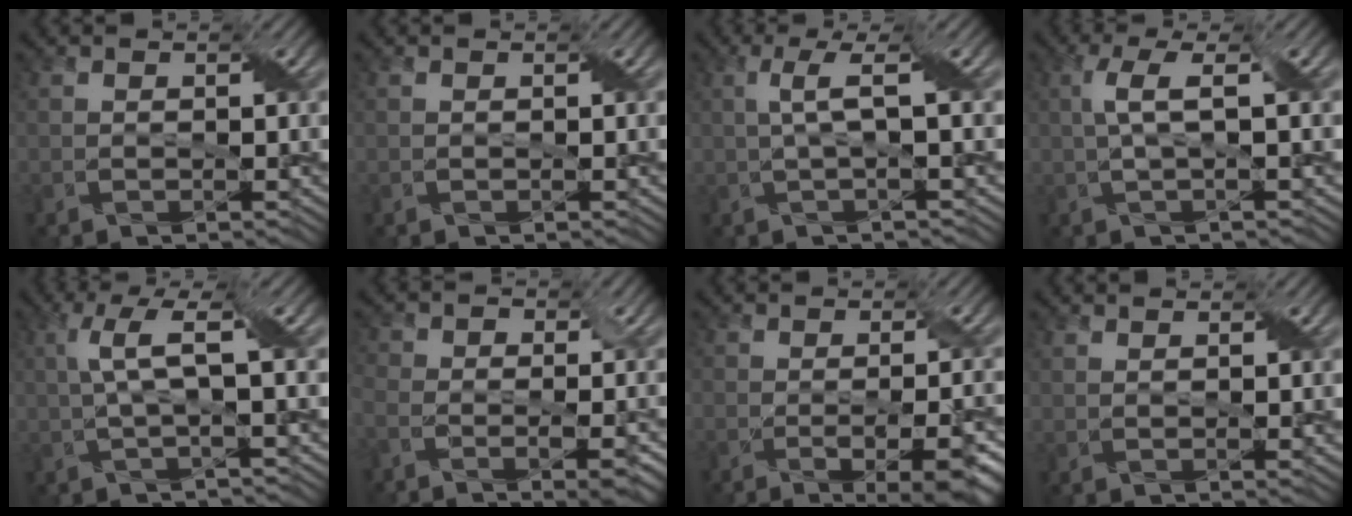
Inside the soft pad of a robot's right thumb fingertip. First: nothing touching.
{"total": 0.0}
{"total": 3.4, "force": [0.5, 0.3, 3.4], "torque": [-0.066, 0.012, 0.006]}
{"total": 3.6, "force": [0.6, 0.7, 3.5], "torque": [-0.071, 0.012, 0.008]}
{"total": 4.5, "force": [0.7, 0.6, 4.4], "torque": [-0.093, 0.015, 0.009]}
{"total": 9.2, "force": [-4.2, 4.8, 6.6], "torque": [-0.099, -0.001, -0.062]}
{"total": 7.3, "force": [-3.6, 2.2, 6.0], "torque": [-0.077, -0.010, -0.043]}
{"total": 1.3, "force": [0.9, 0.2, 1.0], "torque": [-0.016, 0.001, 0.013]}